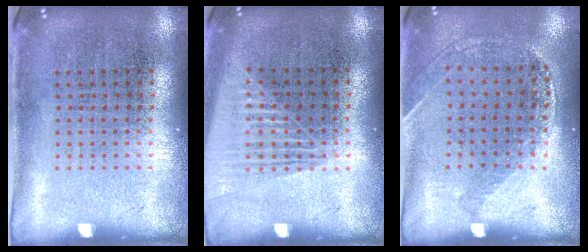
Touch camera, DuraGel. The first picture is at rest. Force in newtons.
{"total": 1.3, "press": 1.3, "slide": 0.4}
{"total": 1.2, "press": 1.2, "slide": 0.2}